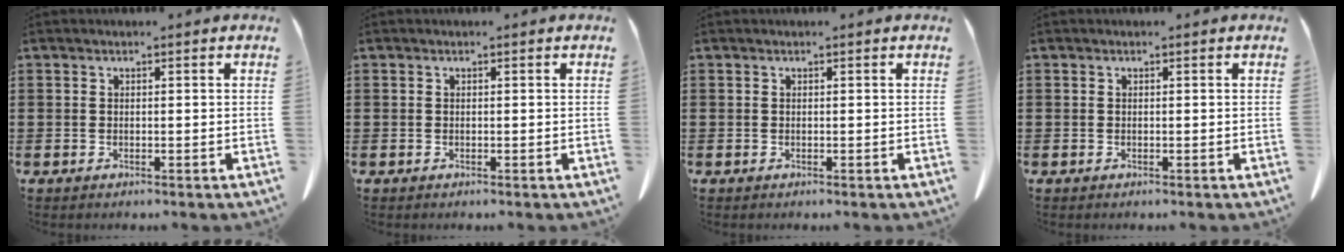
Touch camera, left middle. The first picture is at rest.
{"total": 0.0}
{"total": 0.0}
{"total": 0.0}